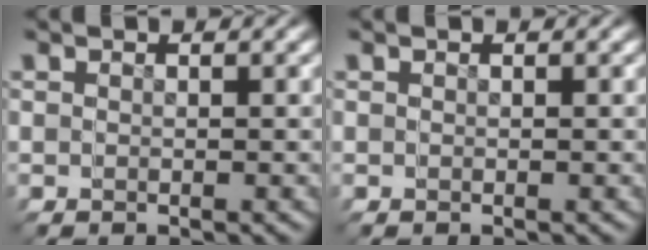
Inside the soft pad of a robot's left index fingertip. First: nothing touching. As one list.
[{"total": 0.0}]